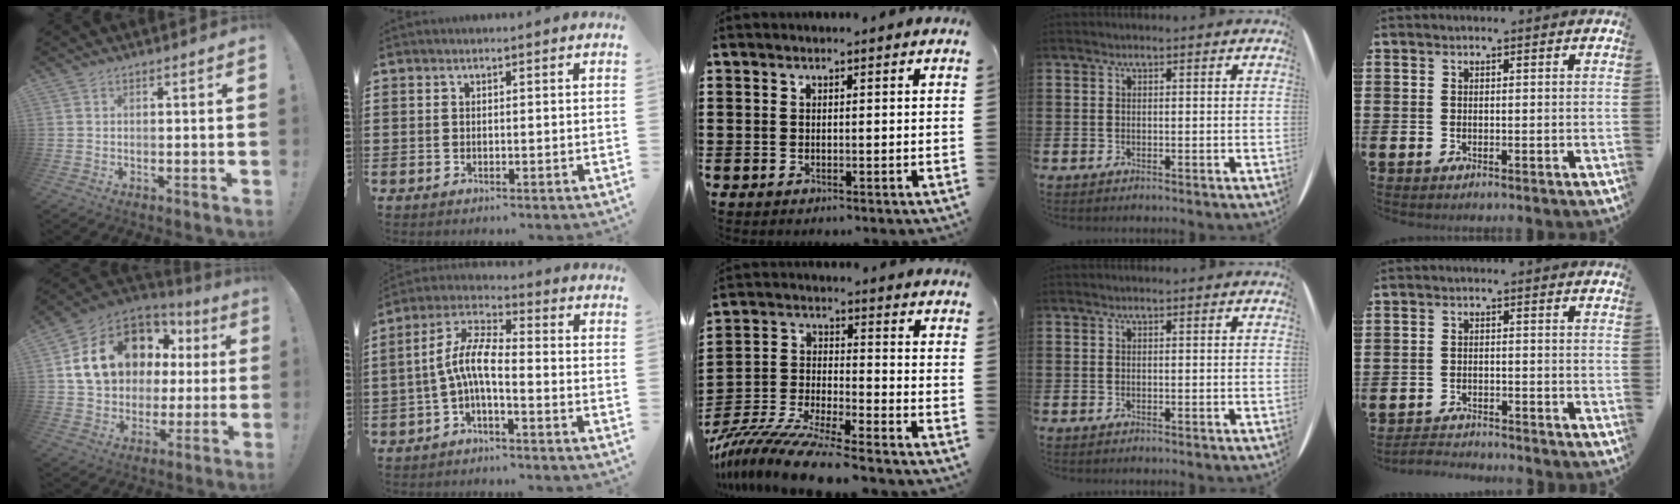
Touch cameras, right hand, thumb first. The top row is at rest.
{"thumb": {"total": 19.8, "force": [7.1, 14.2, 11.8], "torque": [-0.184, -0.027, 0.156]}, "index": {"total": 7.2, "force": [-2.0, 2.0, 6.6], "torque": [-0.154, -0.010, -0.046]}, "middle": {"total": 10.3, "force": [-9.6, -0.3, 3.8], "torque": [-0.077, 0.003, -0.189]}, "little": {"total": 2.2, "force": [-2.2, 0.0, -0.2], "torque": [-0.003, 0.002, -0.049]}}